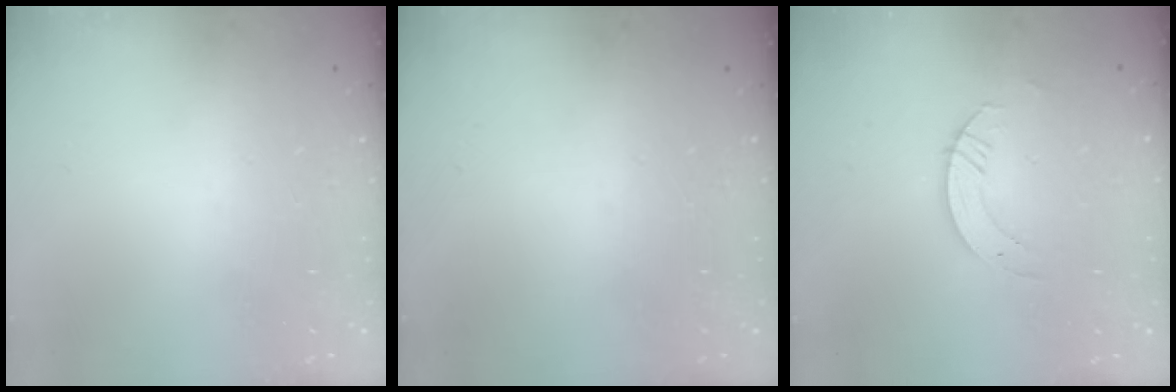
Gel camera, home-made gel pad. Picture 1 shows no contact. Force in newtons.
{"total": 0.0}
{"total": 3.7, "press": 3.6, "slide": 0.4}